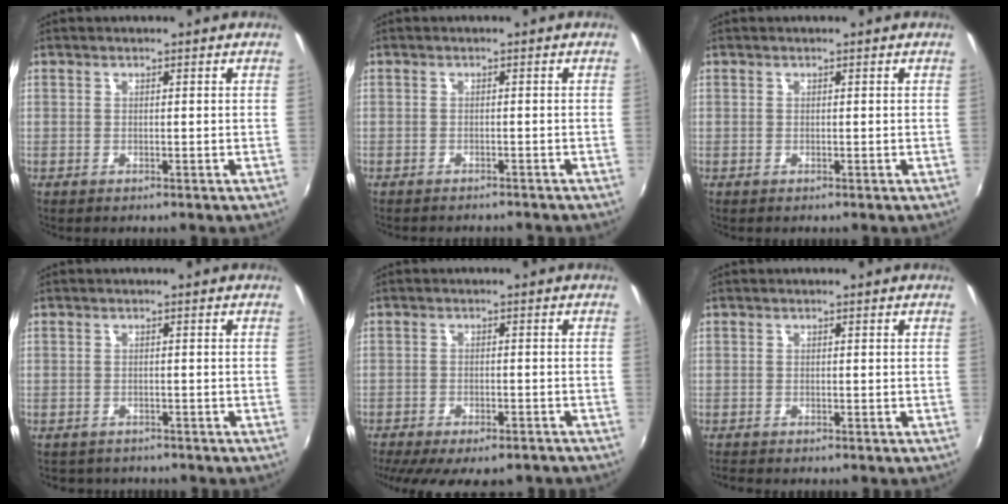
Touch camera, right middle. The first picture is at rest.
{"total": 4.2, "force": [-3.8, 1.0, 1.4], "torque": [-0.036, -0.009, -0.054]}
{"total": 0.0}
{"total": 3.1, "force": [-2.7, 1.5, 0.5], "torque": [-0.018, -0.011, -0.038]}
{"total": 13.8, "force": [-10.8, 4.4, 7.3], "torque": [-0.152, -0.043, -0.152]}
{"total": 1.2, "force": [-1.1, 0.1, 0.4], "torque": [-0.010, -0.007, -0.021]}